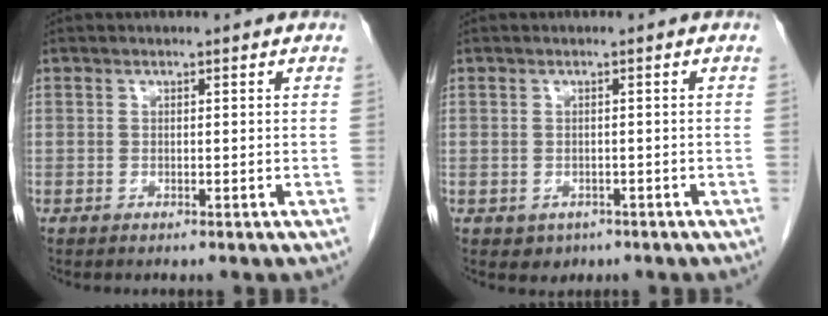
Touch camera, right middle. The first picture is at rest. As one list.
[{"total": 1.9, "force": [-0.9, 1.6, 0.5], "torque": [-0.006, 0.004, -0.005]}]